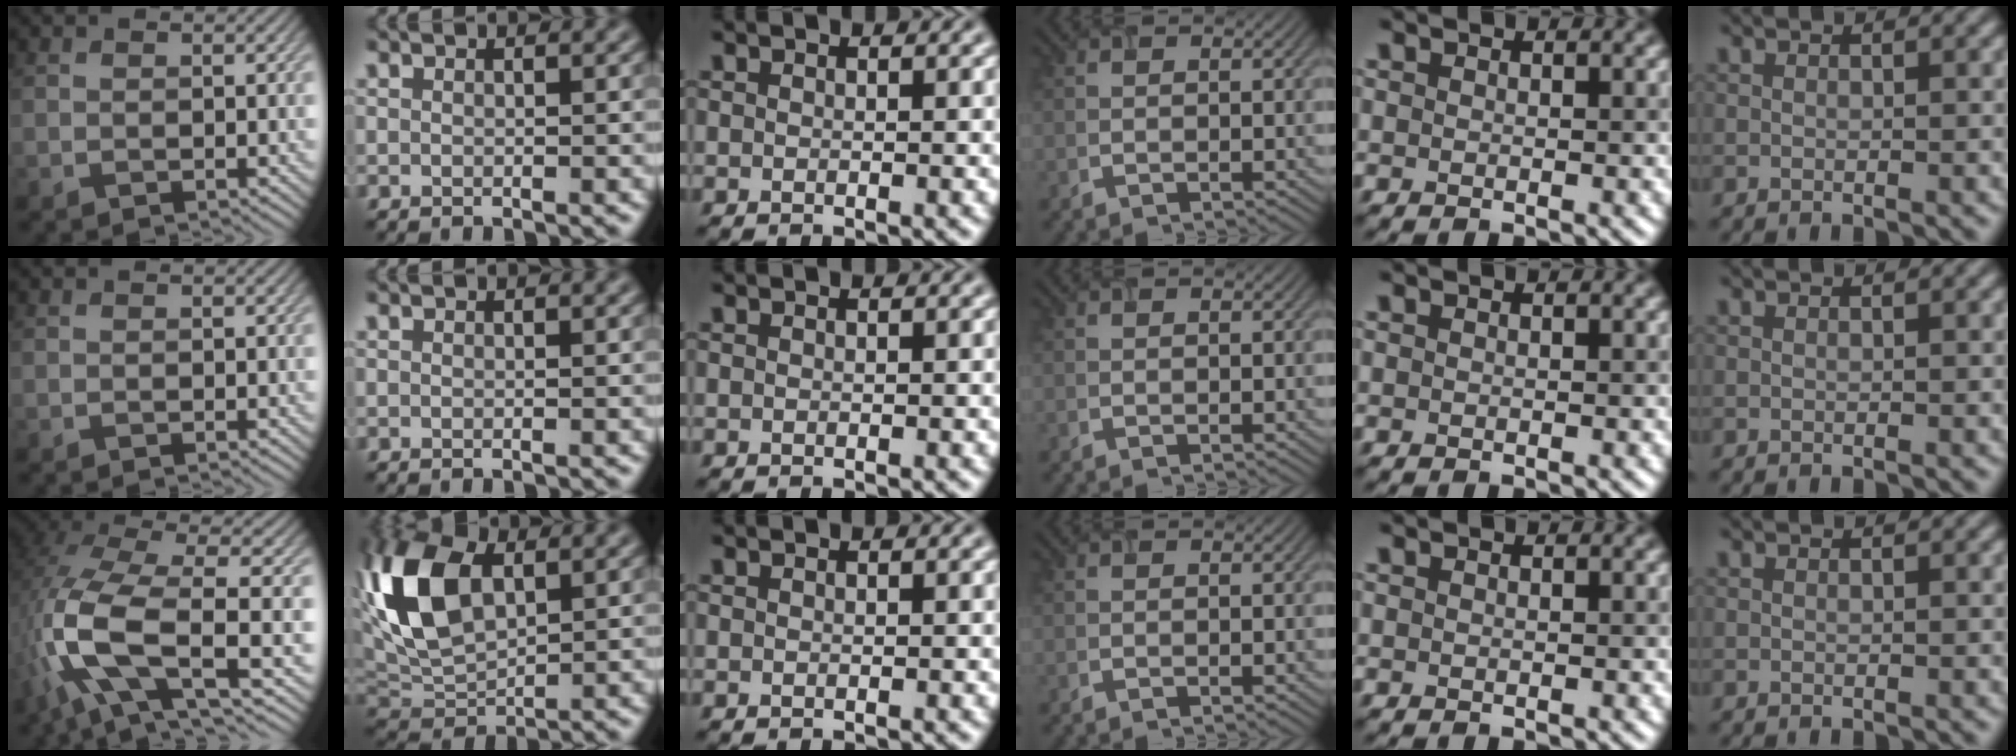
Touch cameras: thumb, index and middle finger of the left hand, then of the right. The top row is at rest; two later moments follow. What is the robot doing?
{"motion": "close", "object": "airpods case & airpods"}